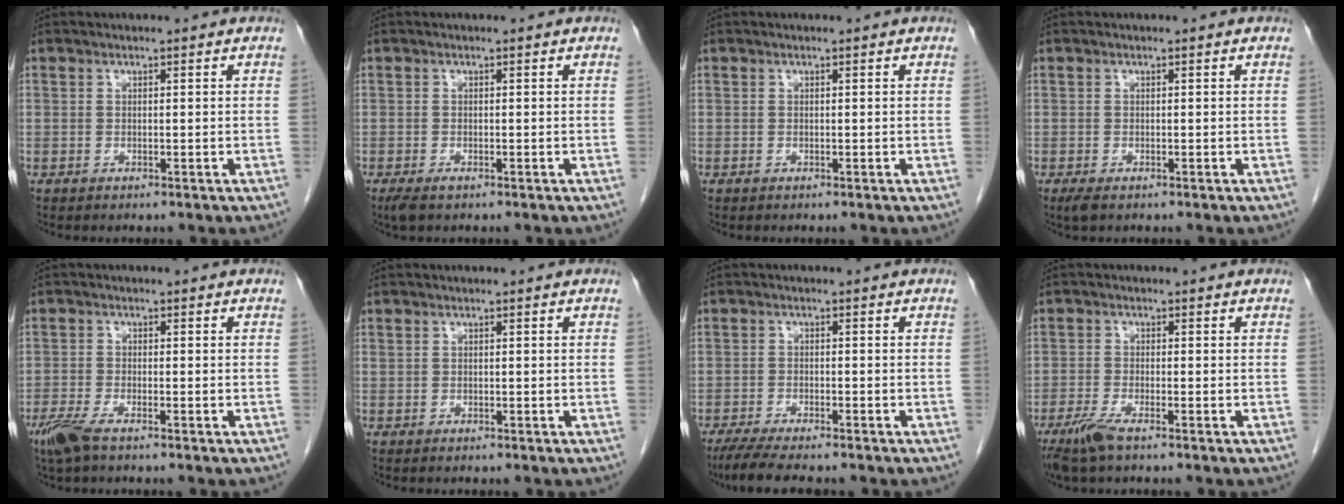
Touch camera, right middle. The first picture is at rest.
{"total": 2.0, "force": [-1.3, 0.7, 1.4], "torque": [-0.030, -0.006, -0.020]}
{"total": 0.0}
{"total": 1.5, "force": [-1.0, 0.6, 1.0], "torque": [-0.019, -0.004, -0.012]}
{"total": 3.9, "force": [-2.7, 0.7, 2.7], "torque": [-0.063, -0.010, -0.056]}
{"total": 0.0}
{"total": 8.1, "force": [-6.8, 1.1, 4.4], "torque": [-0.072, -0.020, -0.108]}
{"total": 3.8, "force": [-2.6, 0.4, 2.7], "torque": [-0.063, -0.011, -0.054]}